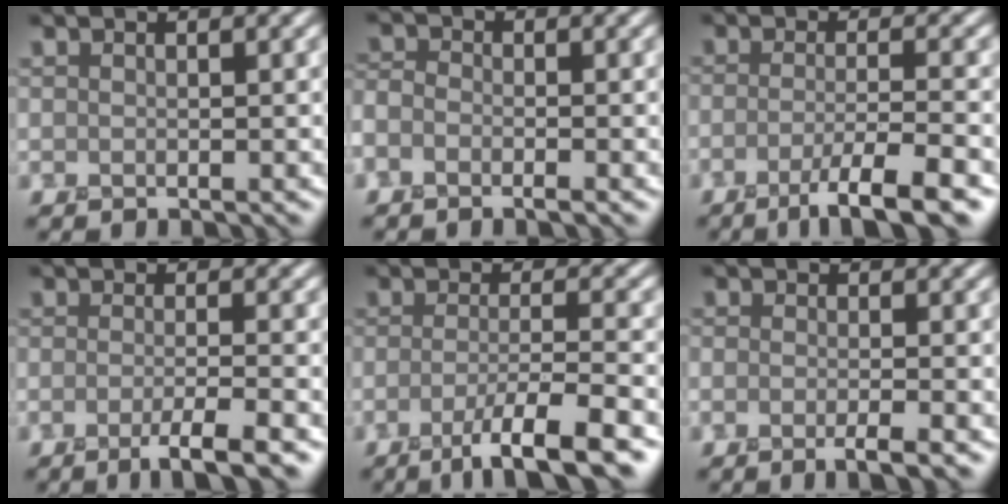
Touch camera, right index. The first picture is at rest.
{"total": 2.2, "force": [-1.3, 1.4, 1.3], "torque": [-0.017, -0.002, -0.033]}
{"total": 5.3, "force": [-3.0, 0.8, 4.4], "torque": [-0.067, -0.002, -0.057]}
{"total": 3.8, "force": [-2.1, 0.7, 3.1], "torque": [-0.049, -0.002, -0.045]}
{"total": 6.2, "force": [-3.4, 1.0, 5.0], "torque": [-0.077, -0.001, -0.064]}
{"total": 2.6, "force": [-1.4, 0.5, 2.1], "torque": [-0.037, -0.005, -0.029]}